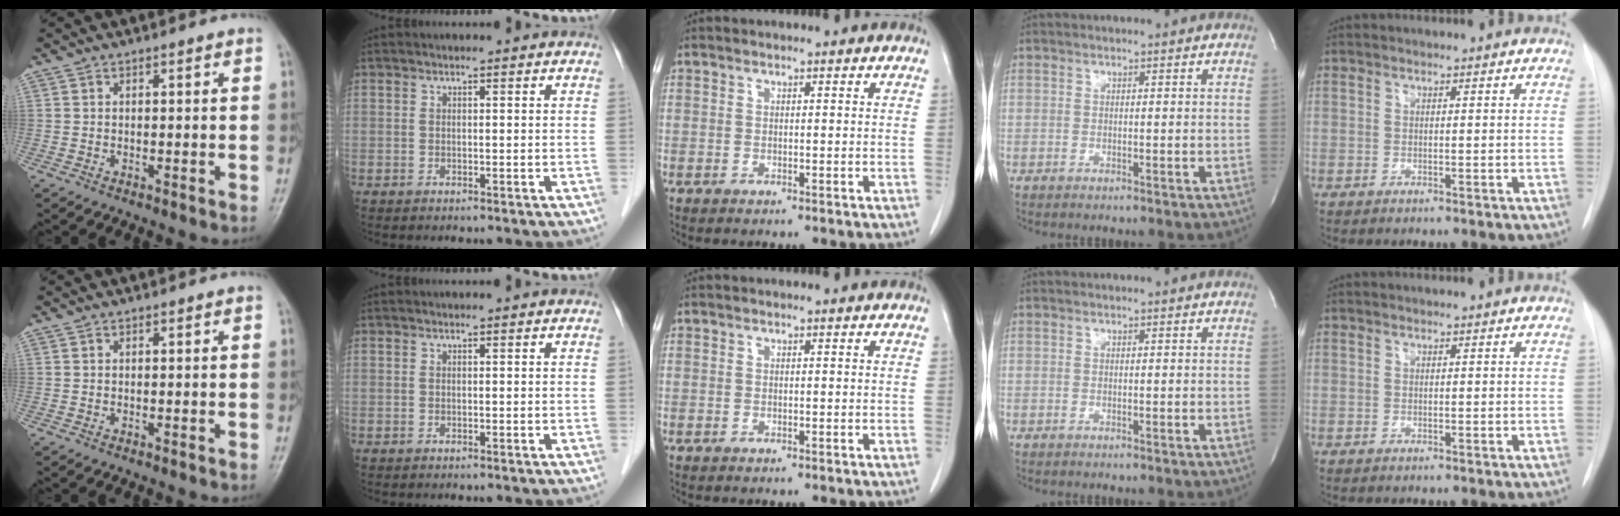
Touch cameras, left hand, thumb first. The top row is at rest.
{}